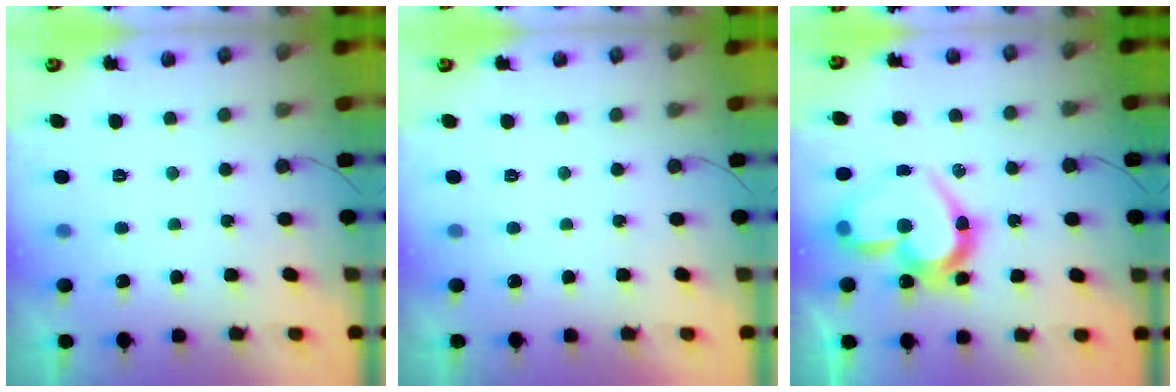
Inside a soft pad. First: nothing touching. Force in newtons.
{"total": 1.7, "press": 1.7, "slide": 0.1}
{"total": 19.6, "press": 19.6, "slide": 1.2}